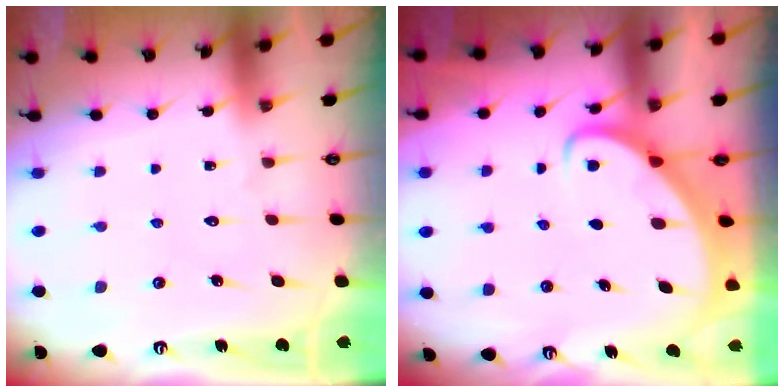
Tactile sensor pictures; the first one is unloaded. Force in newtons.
{"total": 2.5, "press": 2.5, "slide": 0.3}